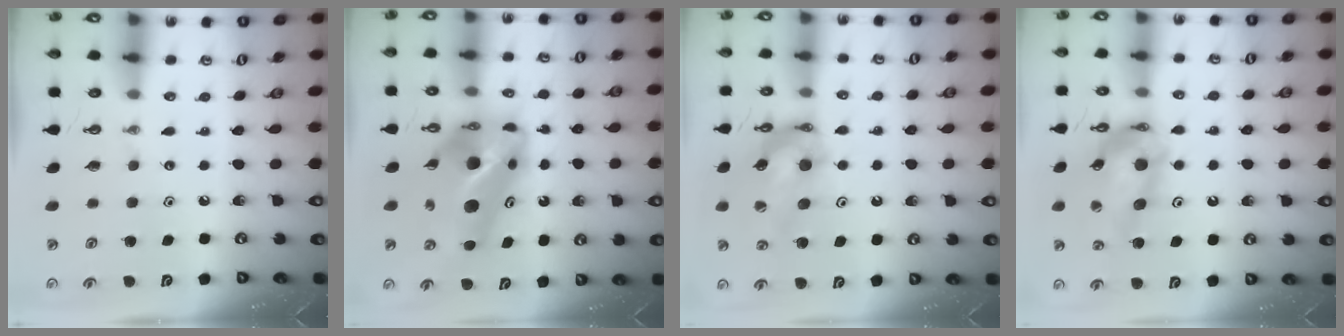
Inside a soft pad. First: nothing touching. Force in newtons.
{"total": 12.5, "press": 12.2, "slide": 2.8}
{"total": 13.3, "press": 12.9, "slide": 3.2}
{"total": 14.4, "press": 14.3, "slide": 1.2}